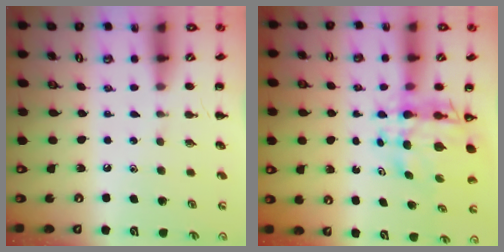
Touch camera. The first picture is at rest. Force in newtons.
{"total": 8.6, "press": 8.0, "slide": 3.2}